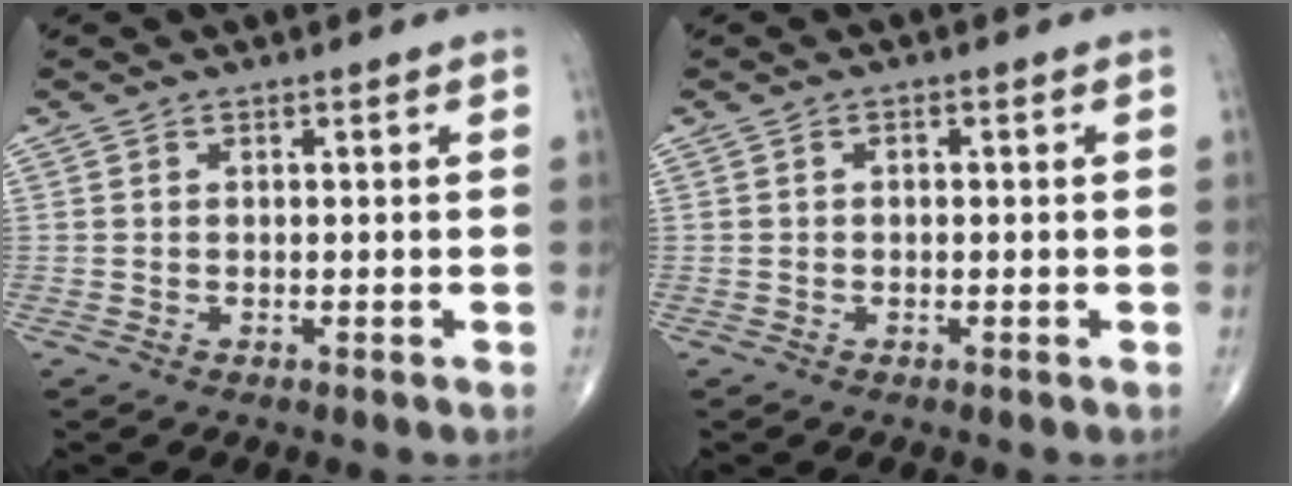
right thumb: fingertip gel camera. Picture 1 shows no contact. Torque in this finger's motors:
{"motor_torque": [-0.32, -0.33, 0.00, 0.25, 0.02]}